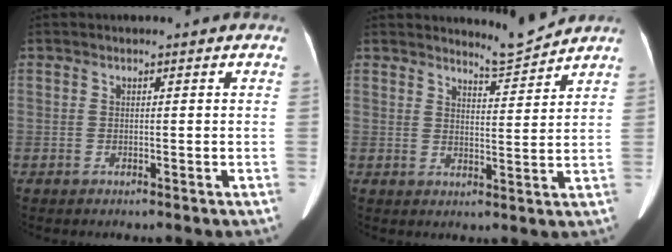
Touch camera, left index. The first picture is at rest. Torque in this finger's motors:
{"motor_torque": [-0.29, -0.01, -0.09, -0.02]}